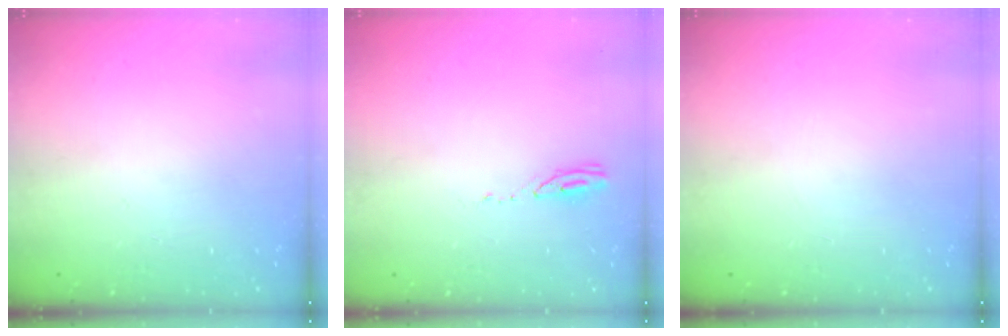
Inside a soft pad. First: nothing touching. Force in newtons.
{"total": 3.7, "press": 3.6, "slide": 0.4}
{"total": 0.0}